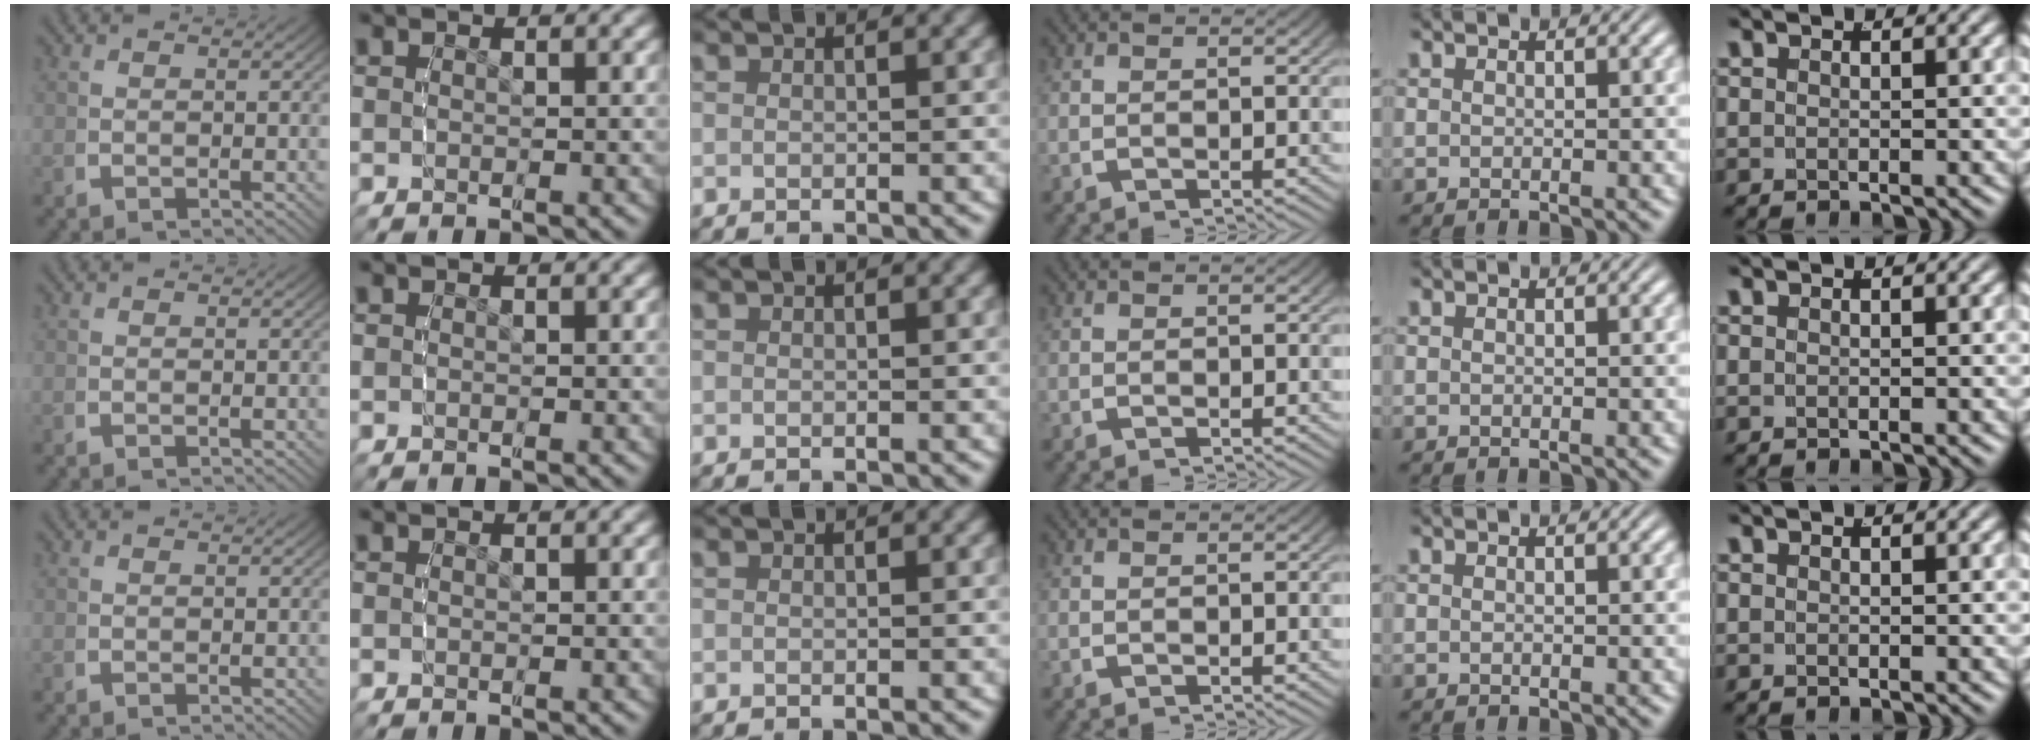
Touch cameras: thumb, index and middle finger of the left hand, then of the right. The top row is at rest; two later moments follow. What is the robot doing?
{"motion": "reach", "object": "jacket"}